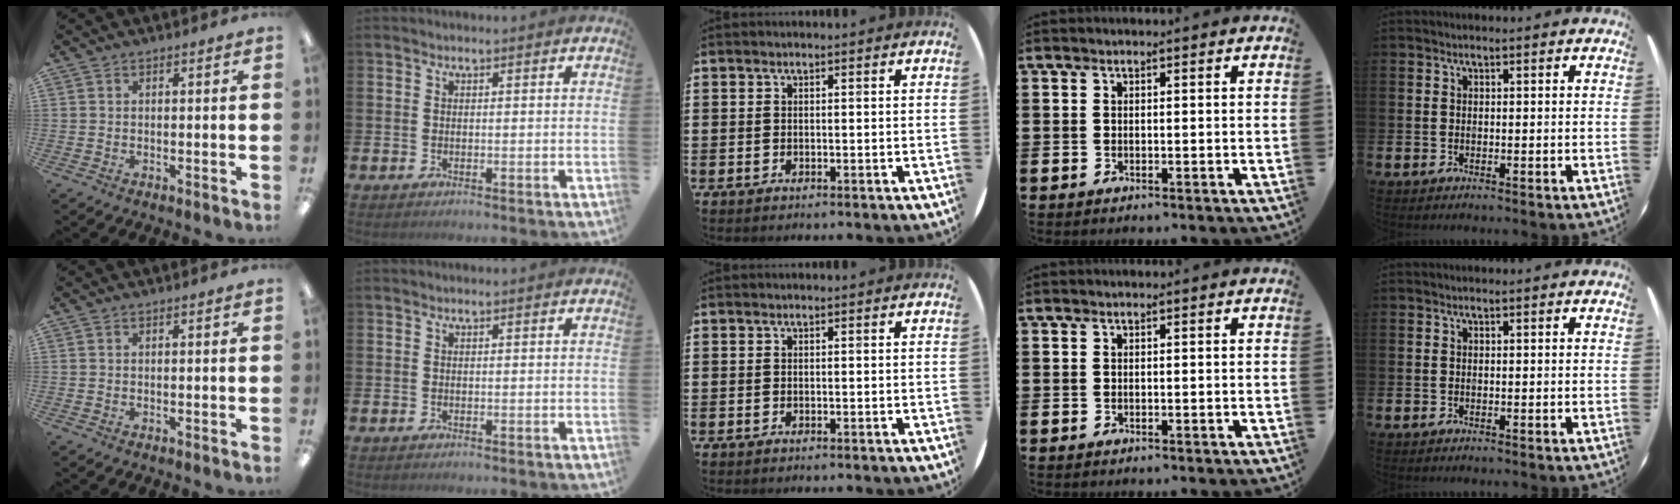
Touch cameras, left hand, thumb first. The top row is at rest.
{}